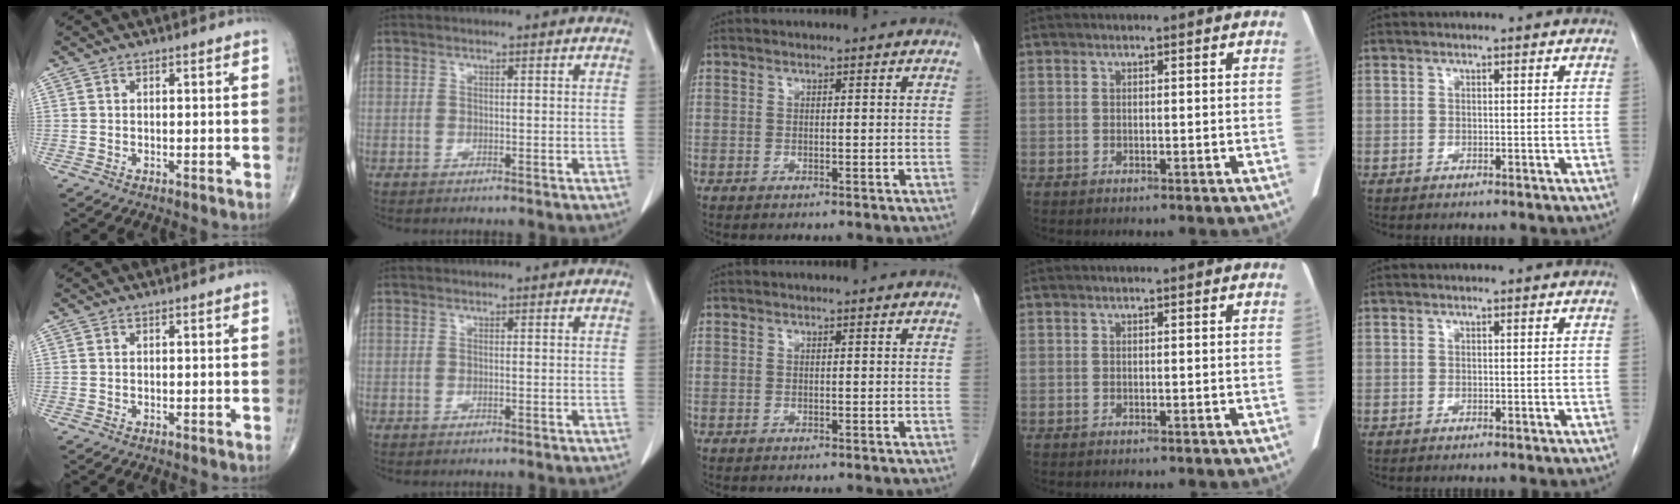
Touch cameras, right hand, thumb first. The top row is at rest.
{}